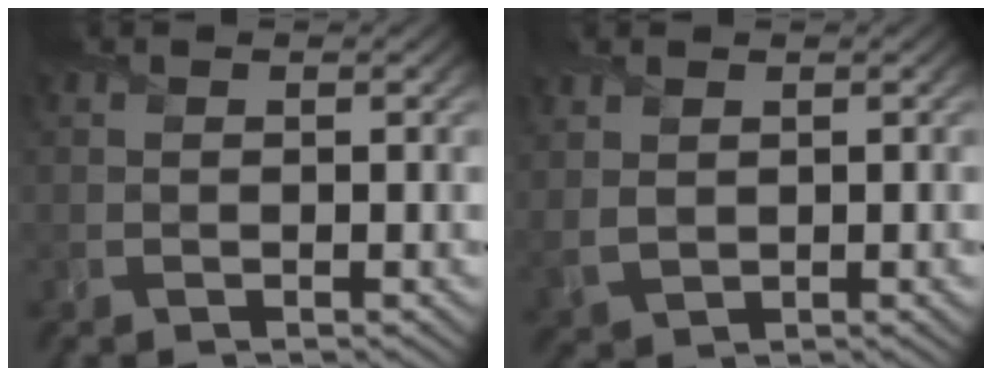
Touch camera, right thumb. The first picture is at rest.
{"total": 2.9, "force": [1.0, 1.9, 1.9], "torque": [-0.050, 0.002, 0.026]}